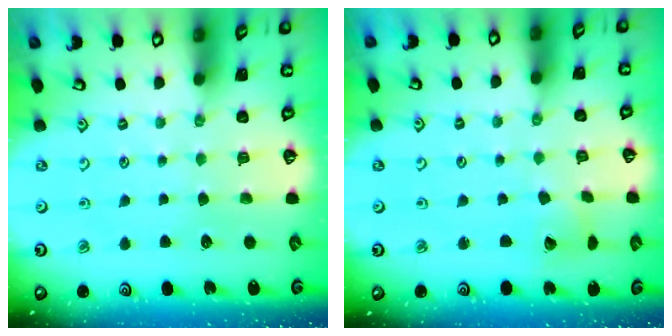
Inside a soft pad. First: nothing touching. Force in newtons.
{"total": 3.7, "press": 3.7, "slide": 0.5}